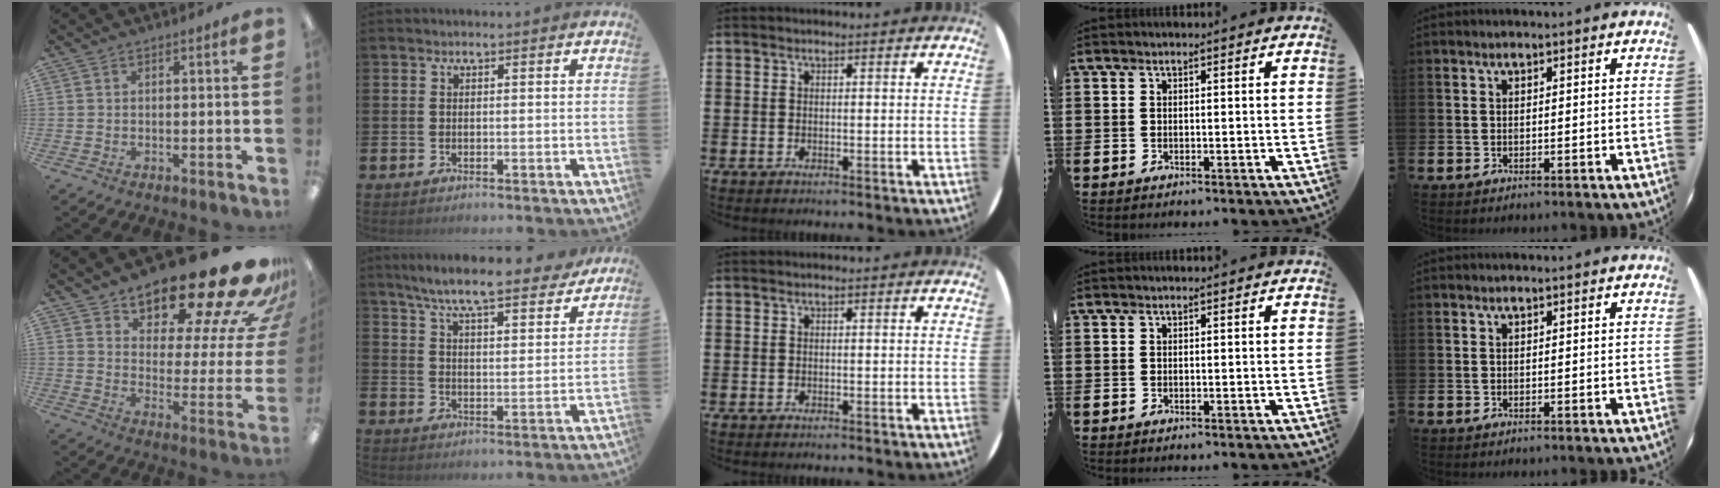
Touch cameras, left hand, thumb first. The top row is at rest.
{"thumb": {"total": 23.2, "force": [18.5, 6.8, 12.2], "torque": [-0.160, -0.139, 0.300]}, "index": {"total": 8.7, "force": [8.0, 0.8, 3.3], "torque": [-0.081, -0.050, 0.138]}}